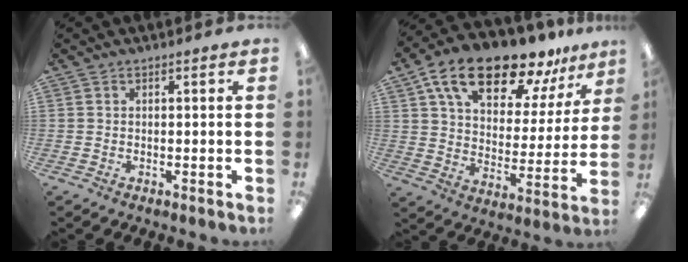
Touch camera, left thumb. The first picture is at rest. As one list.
[{"total": 18.7, "force": [13.9, 7.4, 10.1], "torque": [-0.178, -0.078, 0.242]}]